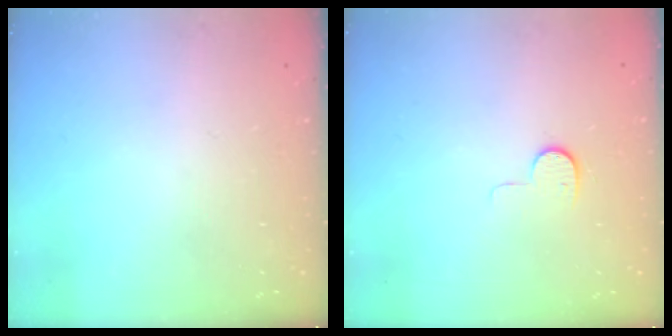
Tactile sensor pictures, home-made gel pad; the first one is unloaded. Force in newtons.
{"total": 6.8, "press": 6.8, "slide": 0.6}